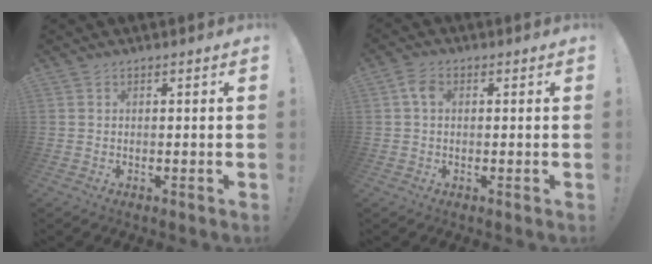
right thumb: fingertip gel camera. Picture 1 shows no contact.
{"total": 3.6, "force": [0.6, 2.3, 2.7], "torque": [-0.058, 0.013, 0.013]}